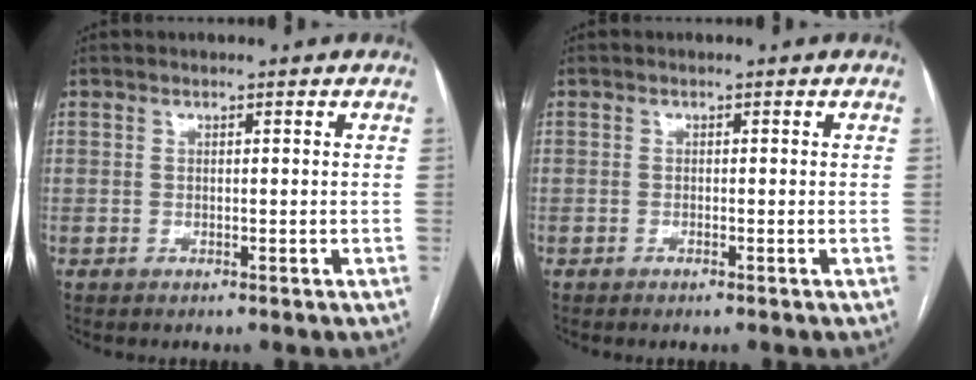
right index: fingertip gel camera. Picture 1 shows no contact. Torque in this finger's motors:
{"motor_torque": [0.09, 0.02, 0.03, -0.02]}